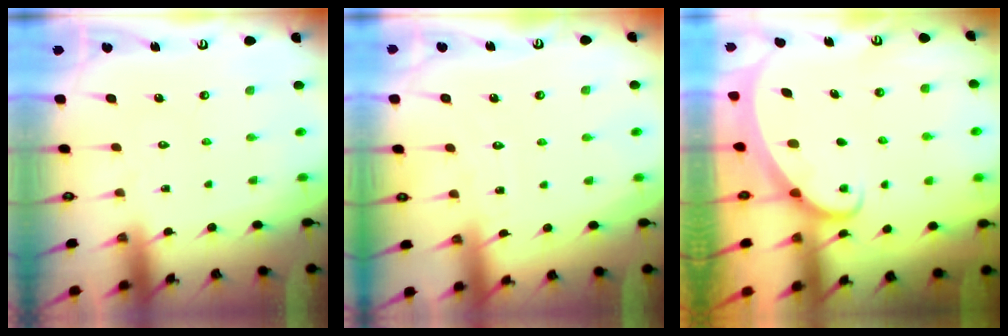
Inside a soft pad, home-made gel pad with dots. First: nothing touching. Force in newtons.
{"total": 4.1, "press": 4.1, "slide": 0.5}
{"total": 1.8, "press": 1.8, "slide": 0.2}